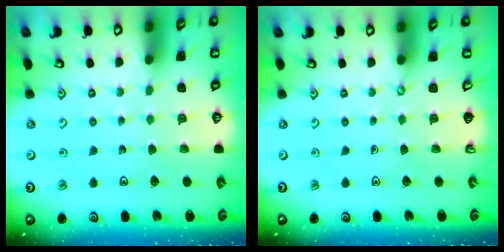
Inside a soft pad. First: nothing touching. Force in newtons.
{"total": 0.0}